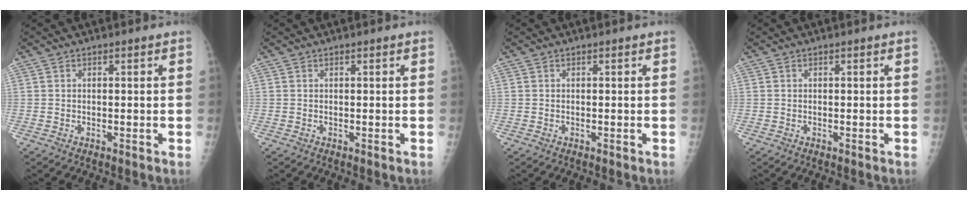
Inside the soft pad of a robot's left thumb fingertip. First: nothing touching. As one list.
[{"total": 0.0}, {"total": 0.0}, {"total": 0.0}]